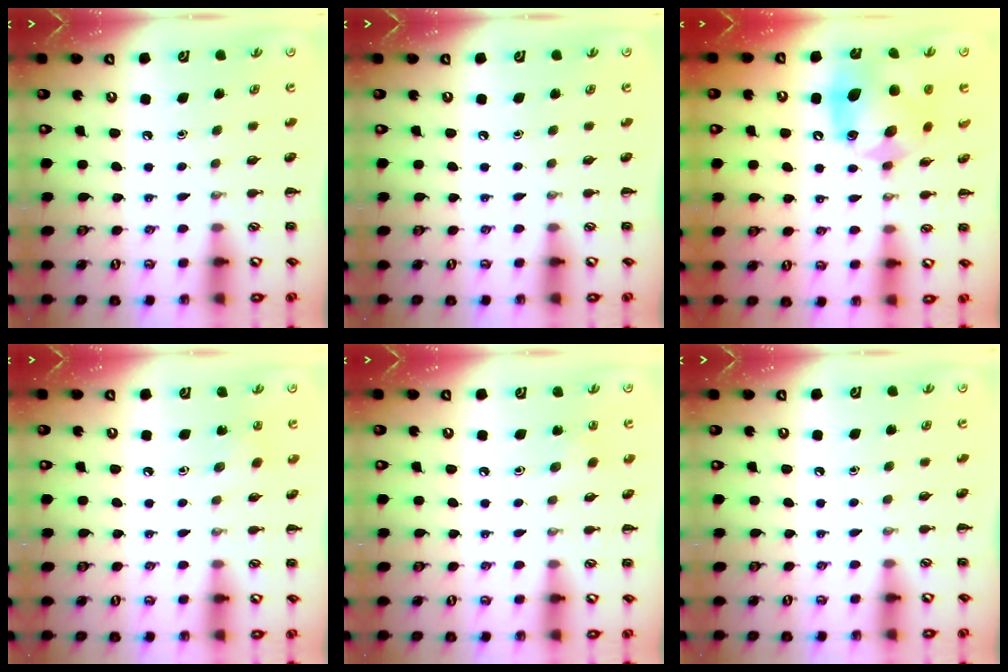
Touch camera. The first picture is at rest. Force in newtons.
{"total": 0.0}
{"total": 12.9, "press": 12.8, "slide": 2.1}
{"total": 2.2, "press": 2.1, "slide": 0.7}
{"total": 2.3, "press": 2.2, "slide": 0.7}
{"total": 0.0}